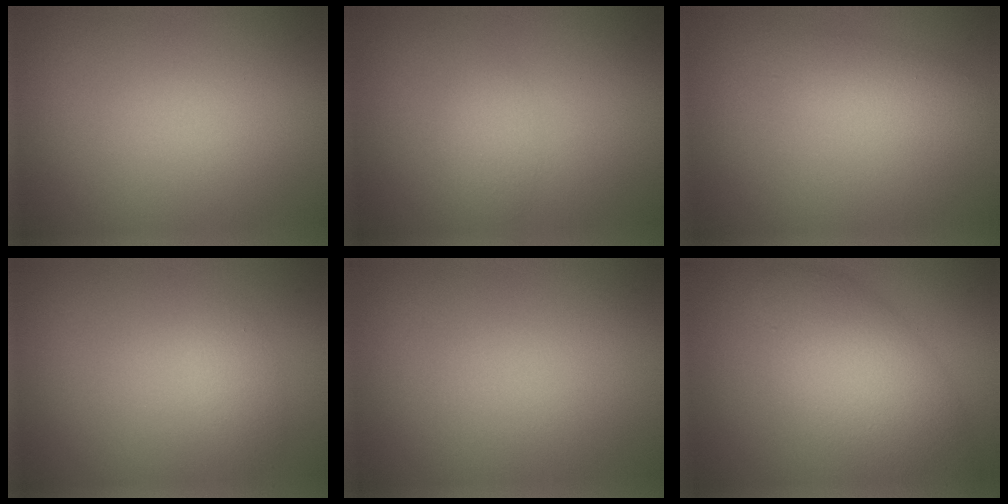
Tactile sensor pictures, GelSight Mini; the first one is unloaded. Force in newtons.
{"total": 1.2, "press": 1.2, "slide": 0.1}
{"total": 2.4, "press": 2.4, "slide": 0.1}
{"total": 1.2, "press": 1.2, "slide": 0.0}
{"total": 0.0}
{"total": 6.8, "press": 6.8, "slide": 0.2}